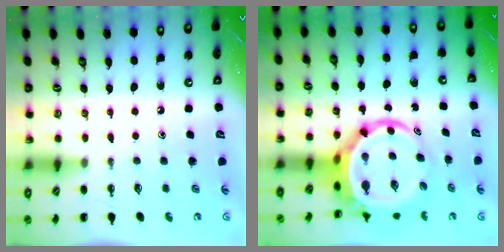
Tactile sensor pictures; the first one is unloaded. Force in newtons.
{"total": 8.5, "press": 8.2, "slide": 2.2}